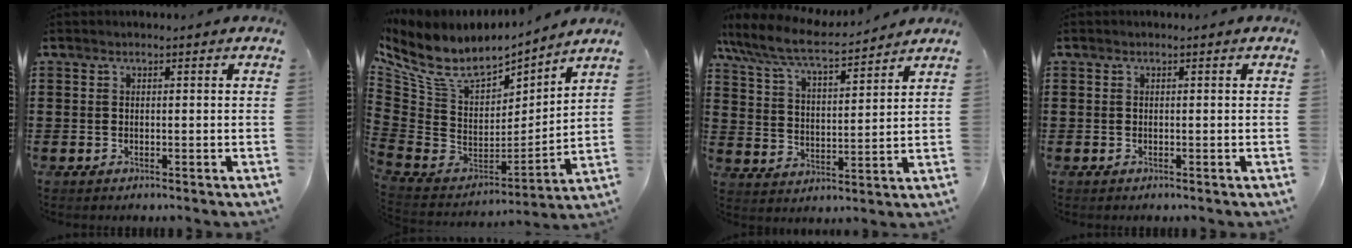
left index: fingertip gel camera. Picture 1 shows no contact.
{"total": 9.3, "force": [6.1, 4.5, 5.3], "torque": [-0.130, -0.040, 0.113]}
{"total": 7.0, "force": [6.2, 0.8, 3.2], "torque": [-0.087, -0.031, 0.104]}
{"total": 0.0}